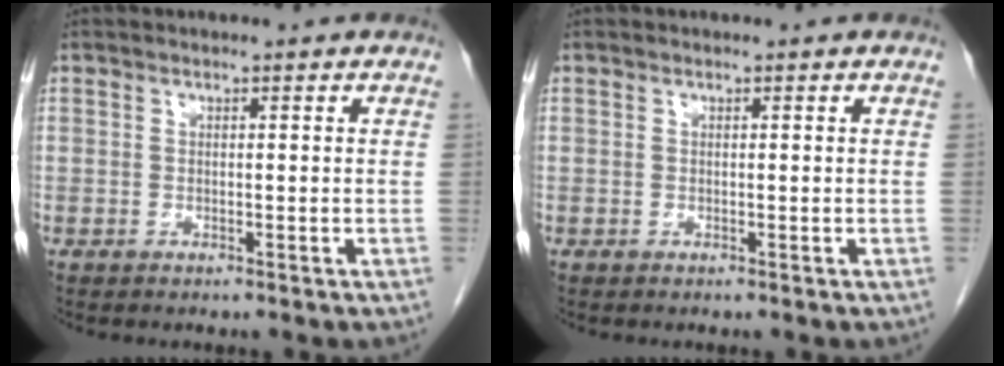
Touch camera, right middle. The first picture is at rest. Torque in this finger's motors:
{"motor_torque": [-0.06, 0.02, -0.01, 0.00]}